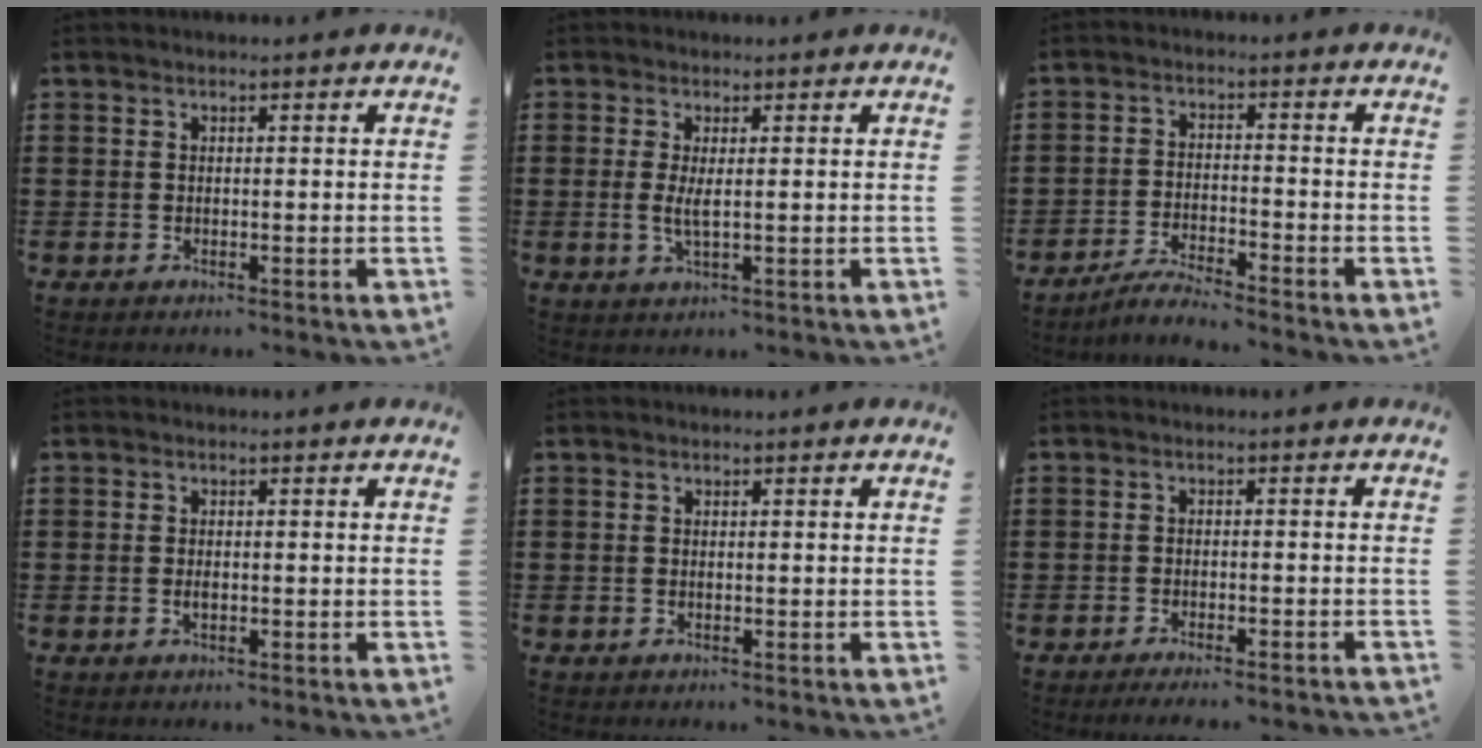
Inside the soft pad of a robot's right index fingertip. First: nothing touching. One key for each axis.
{"total": 2.5, "fx": 0.3, "fy": 0.4, "fz": 2.5, "tx": -0.048, "ty": -0.004, "tz": 0.005}
{"total": 3.6, "fx": -3.5, "fy": 0.0, "fz": 0.9, "tx": -0.018, "ty": 0.004, "tz": -0.070}
{"total": 1.0, "fx": -0.3, "fy": 0.4, "fz": 0.8, "tx": -0.017, "ty": -0.004, "tz": -0.004}
{"total": 0.0}
{"total": 1.7, "fx": -1.6, "fy": -0.2, "fz": 0.6, "tx": -0.011, "ty": 0.000, "tz": -0.030}